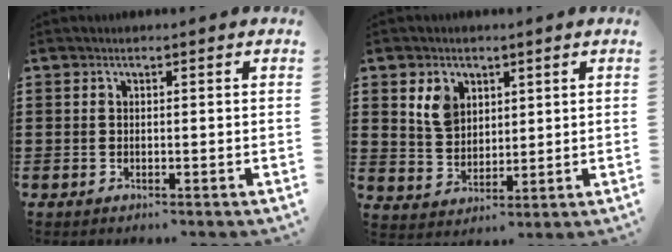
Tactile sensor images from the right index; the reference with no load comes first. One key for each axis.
{"total": 5.4, "fx": 2.6, "fy": 4.1, "fz": 2.4, "tx": -0.063, "ty": 0.014, "tz": 0.048}